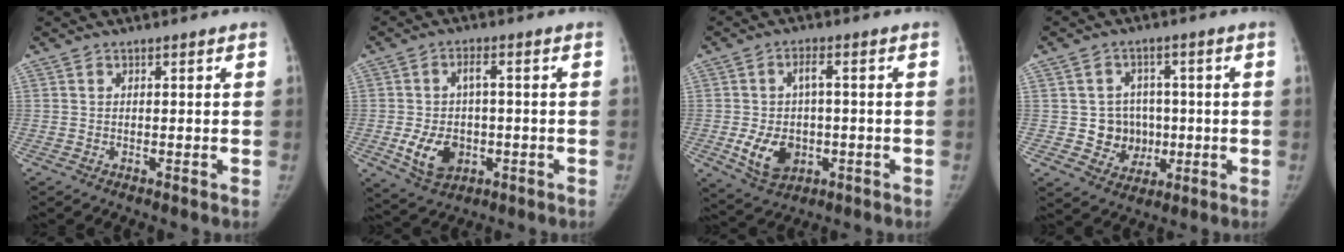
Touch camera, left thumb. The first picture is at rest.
{"total": 9.1, "force": [-2.0, 5.8, 6.7], "torque": [-0.110, 0.009, -0.026]}
{"total": 9.6, "force": [-1.8, 6.0, 7.3], "torque": [-0.119, 0.008, -0.021]}
{"total": 7.8, "force": [-0.5, 7.3, 2.7], "torque": [0.003, 0.012, 0.002]}